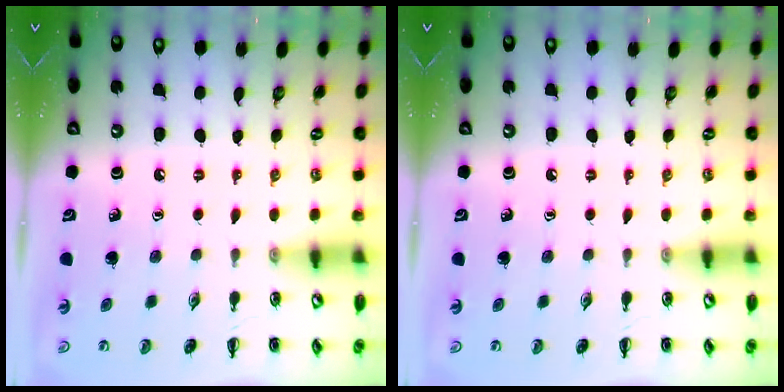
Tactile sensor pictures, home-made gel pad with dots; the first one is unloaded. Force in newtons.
{"total": 0.0}